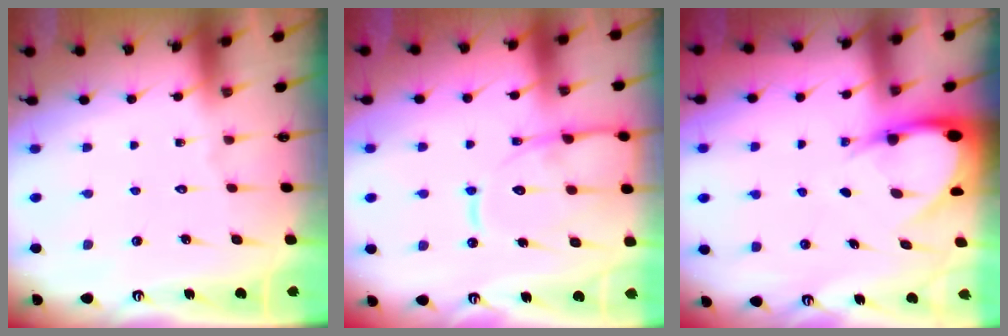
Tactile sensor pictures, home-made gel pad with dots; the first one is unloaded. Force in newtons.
{"total": 14.5, "press": 14.5, "slide": 1.2}
{"total": 5.6, "press": 5.6, "slide": 0.5}